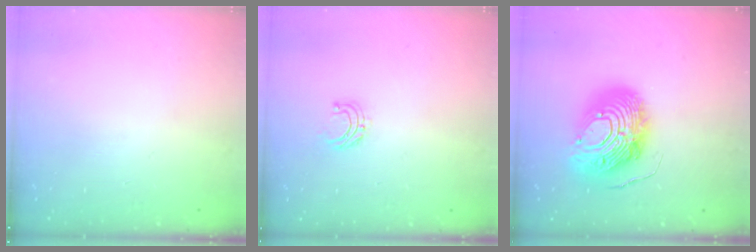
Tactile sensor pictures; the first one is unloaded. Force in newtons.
{"total": 4.7, "press": 4.7, "slide": 0.4}
{"total": 16.1, "press": 16.0, "slide": 1.4}